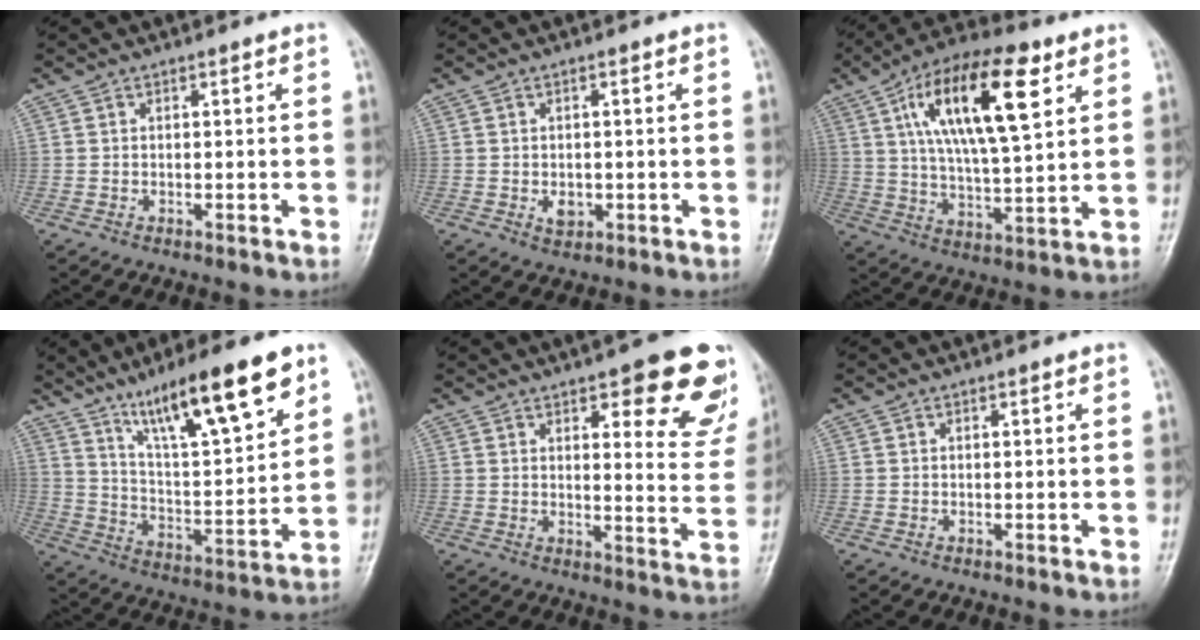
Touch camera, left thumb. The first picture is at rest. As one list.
[{"total": 2.6, "force": [-0.5, 1.9, 1.7], "torque": [-0.019, 0.000, -0.003]}, {"total": 19.0, "force": [7.5, 6.9, 16.1], "torque": [-0.265, -0.009, 0.126]}, {"total": 19.6, "force": [12.1, 4.3, 14.8], "torque": [-0.214, -0.049, 0.210]}, {"total": 16.8, "force": [9.5, 5.8, 12.6], "torque": [-0.104, -0.051, 0.110]}, {"total": 0.0}]